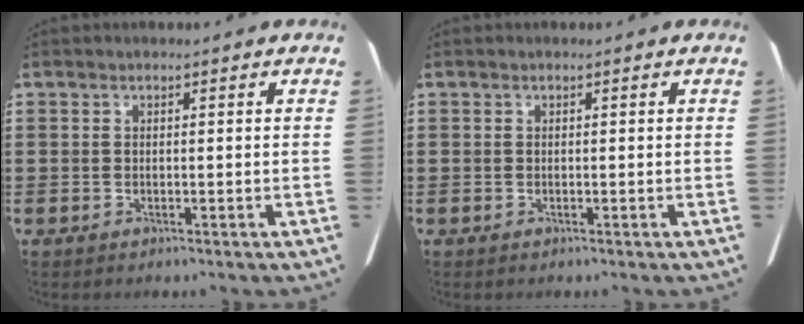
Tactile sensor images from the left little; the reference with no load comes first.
{"total": 0.0}